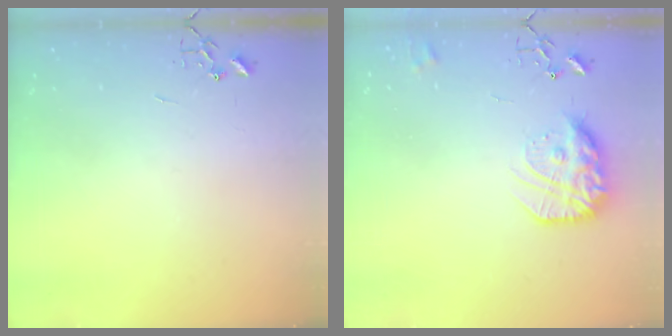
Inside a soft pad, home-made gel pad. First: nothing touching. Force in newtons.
{"total": 16.5, "press": 16.4, "slide": 1.3}